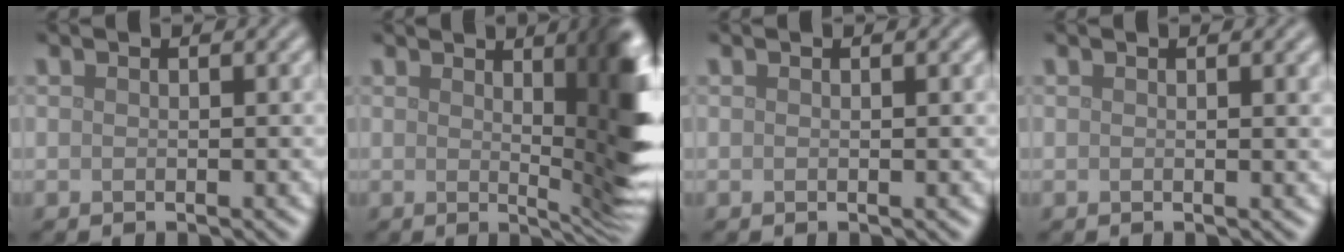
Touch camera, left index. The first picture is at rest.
{"total": 9.0, "force": [2.0, 2.2, 8.5], "torque": [-0.087, -0.001, 0.032]}
{"total": 0.0}
{"total": 1.4, "force": [0.5, 0.3, 1.2], "torque": [-0.010, 0.004, 0.006]}